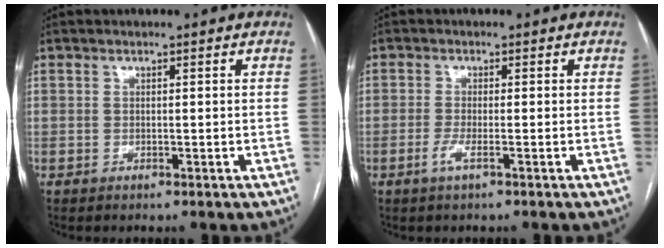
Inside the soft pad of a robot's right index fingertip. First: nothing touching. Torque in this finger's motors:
{"motor_torque": [0.16, -0.06, 0.06, 0.02]}